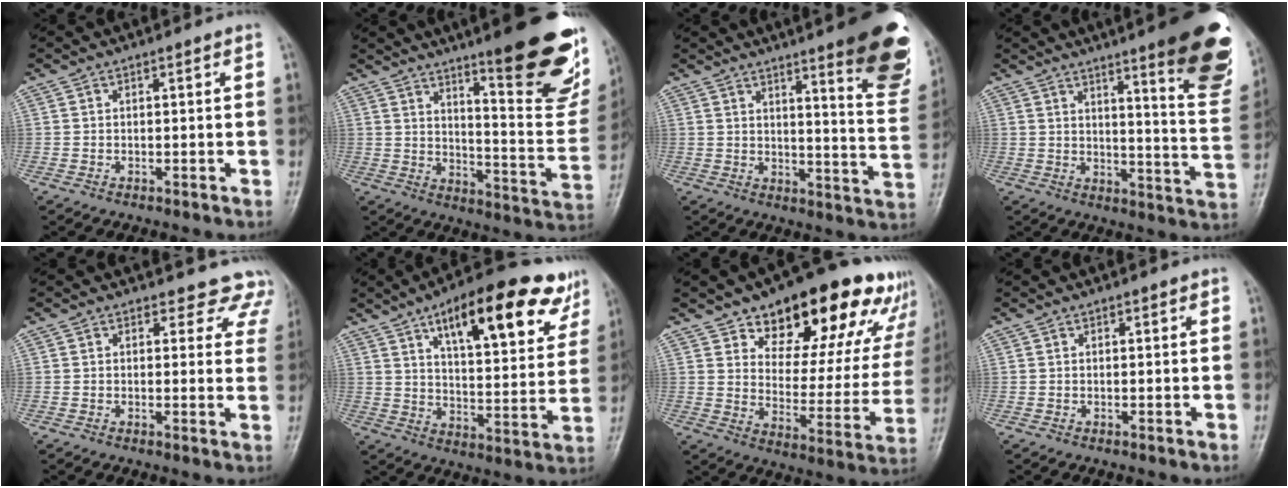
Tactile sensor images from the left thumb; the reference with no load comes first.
{"total": 23.5, "force": [15.1, 4.7, 17.4], "torque": [-0.197, -0.097, 0.210]}
{"total": 18.1, "force": [11.4, 3.1, 13.7], "torque": [-0.137, -0.073, 0.140]}
{"total": 19.8, "force": [12.0, 3.1, 15.5], "torque": [-0.165, -0.072, 0.152]}
{"total": 7.9, "force": [6.9, 3.9, 0.0], "torque": [0.058, -0.029, 0.042]}
{"total": 22.4, "force": [12.5, 8.0, 16.8], "torque": [-0.200, -0.034, 0.183]}
{"total": 23.6, "force": [15.8, 11.3, 13.4], "torque": [-0.130, -0.070, 0.215]}
{"total": 0.5, "force": [0.3, 0.4, 0.2], "torque": [0.004, -0.001, 0.001]}